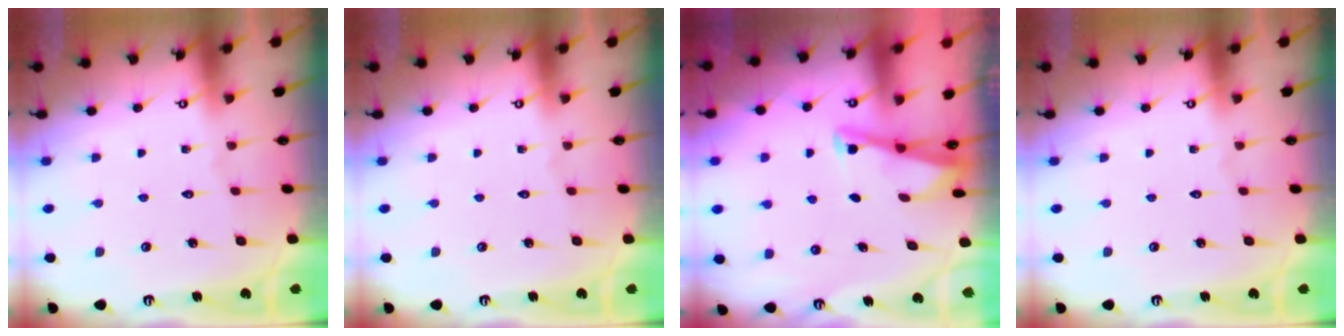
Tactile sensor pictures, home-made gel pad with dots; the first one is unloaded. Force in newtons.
{"total": 0.0}
{"total": 2.8, "press": 2.8, "slide": 0.4}
{"total": 0.0}